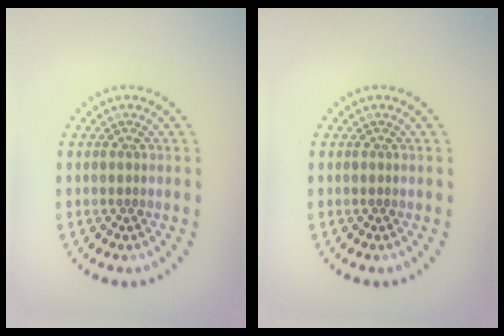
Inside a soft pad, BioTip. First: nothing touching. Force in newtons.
{"total": 0.0}